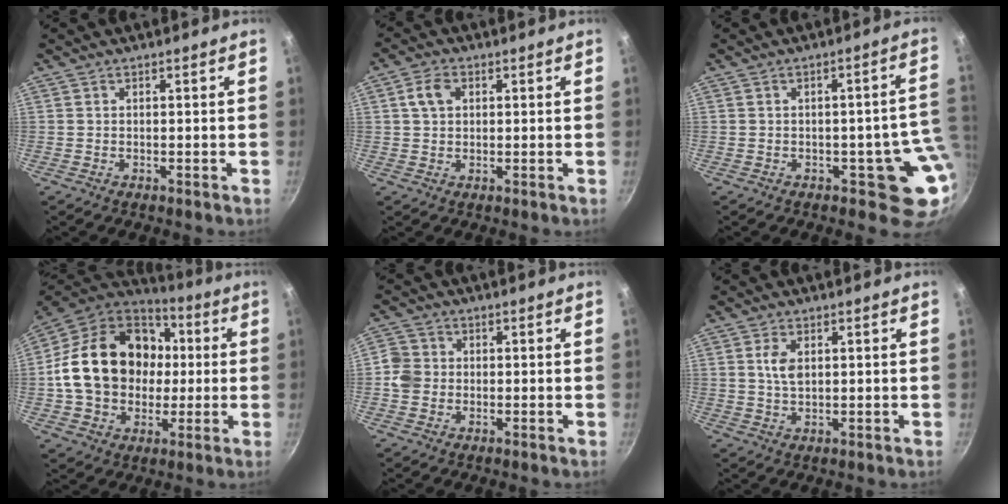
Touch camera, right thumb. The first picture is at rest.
{"total": 4.3, "force": [1.2, 3.1, 2.7], "torque": [-0.040, 0.006, 0.019]}
{"total": 8.4, "force": [-1.4, 5.2, 6.5], "torque": [-0.004, 0.015, -0.012]}
{"total": 24.3, "force": [1.2, 19.0, 15.1], "torque": [-0.244, 0.039, 0.021]}
{"total": 4.4, "force": [-0.7, 4.0, 1.6], "torque": [-0.013, 0.013, -0.023]}
{"total": 3.9, "force": [1.0, 2.2, 3.0], "torque": [-0.053, -0.002, 0.021]}